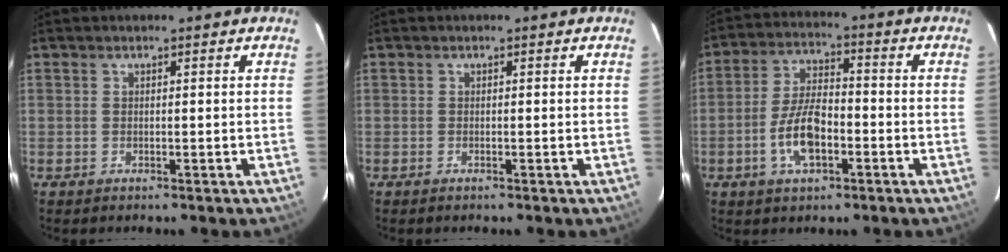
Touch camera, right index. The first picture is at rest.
{"total": 0.0}
{"total": 9.3, "force": [-3.5, 4.1, 7.6], "torque": [-0.156, 0.005, -0.061]}